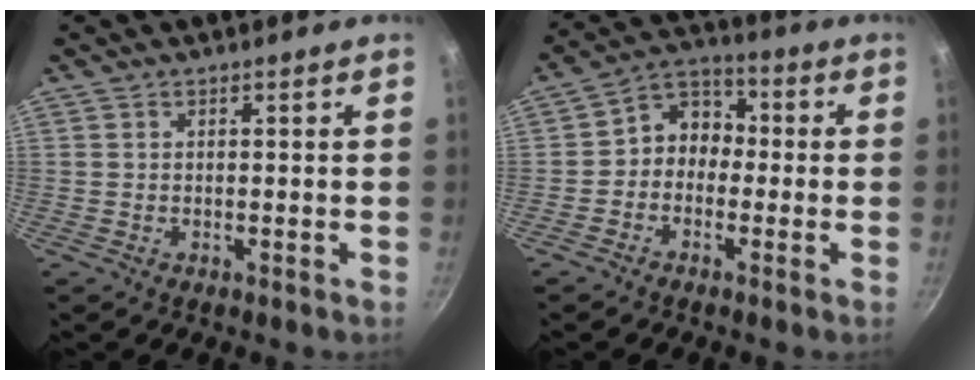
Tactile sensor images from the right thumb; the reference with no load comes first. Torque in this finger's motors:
{"motor_torque": [0.07, 0.12, -0.01, 0.06, 0.01]}